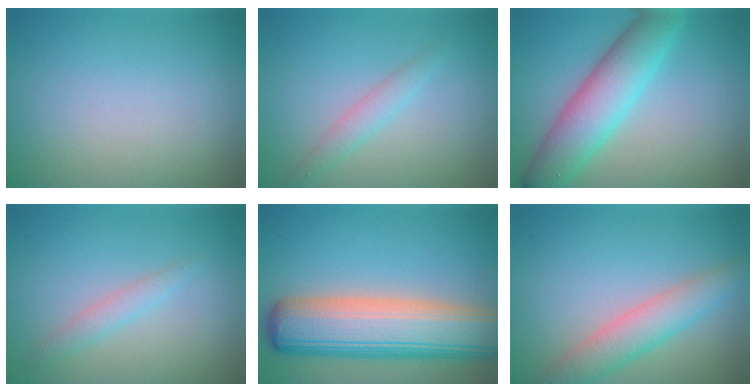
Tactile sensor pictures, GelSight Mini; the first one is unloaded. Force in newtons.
{"total": 1.6, "press": 1.6, "slide": 0.1}
{"total": 6.3, "press": 6.2, "slide": 0.3}
{"total": 1.4, "press": 1.4, "slide": 0.1}
{"total": 10.5, "press": 10.4, "slide": 0.9}
{"total": 4.0, "press": 4.0, "slide": 0.2}